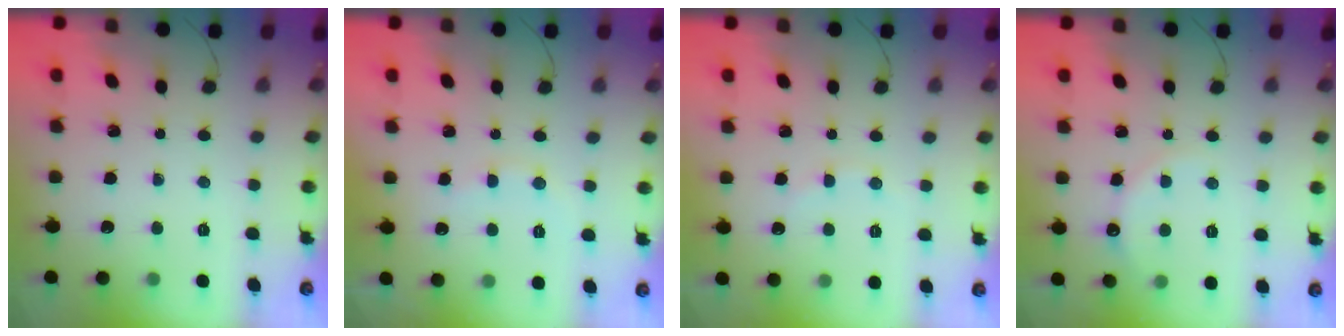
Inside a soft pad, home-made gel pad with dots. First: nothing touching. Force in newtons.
{"total": 7.4, "press": 7.3, "slide": 1.3}
{"total": 4.1, "press": 3.9, "slide": 1.2}
{"total": 5.4, "press": 5.3, "slide": 1.0}